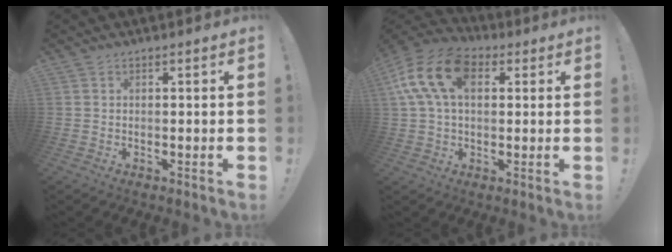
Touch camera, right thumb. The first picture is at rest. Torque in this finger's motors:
{"motor_torque": [0.35, 0.50, 1.53, 0.31, 0.23]}